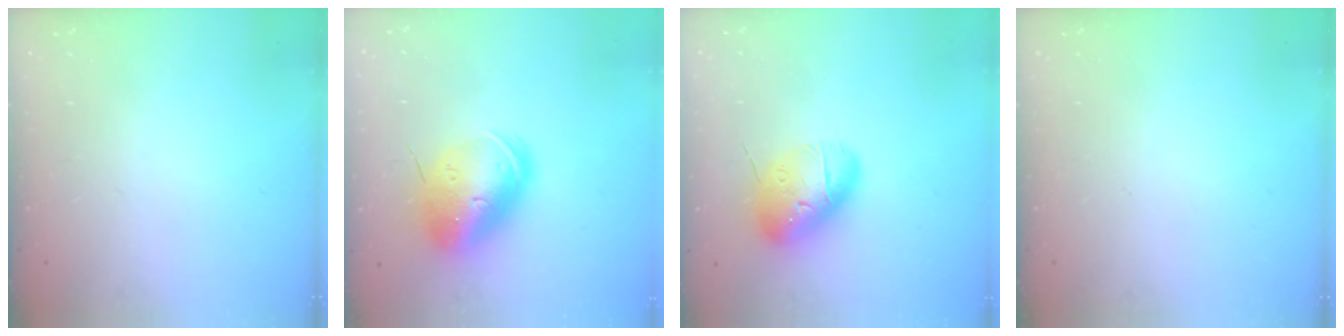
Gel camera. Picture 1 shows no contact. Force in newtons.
{"total": 18.3, "press": 18.0, "slide": 3.3}
{"total": 14.9, "press": 14.8, "slide": 1.9}
{"total": 0.0}